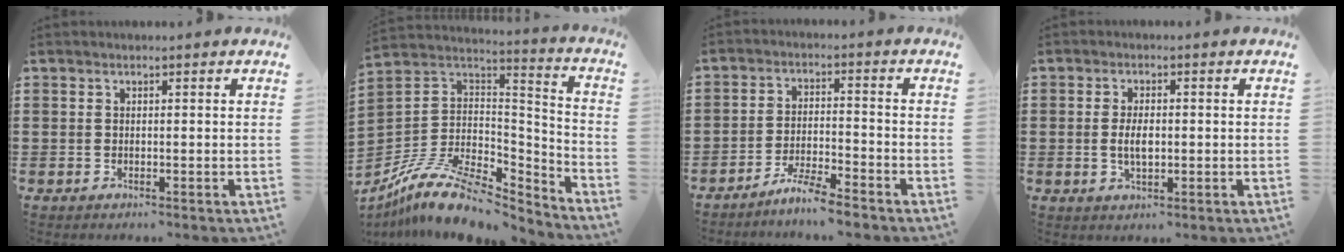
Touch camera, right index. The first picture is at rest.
{"total": 13.1, "force": [-9.3, 5.0, 7.7], "torque": [-0.154, 0.023, -0.171]}
{"total": 4.9, "force": [-4.6, -0.2, 1.7], "torque": [-0.045, -0.007, -0.092]}
{"total": 3.6, "force": [-0.2, 1.7, 3.2], "torque": [-0.067, 0.001, -0.006]}